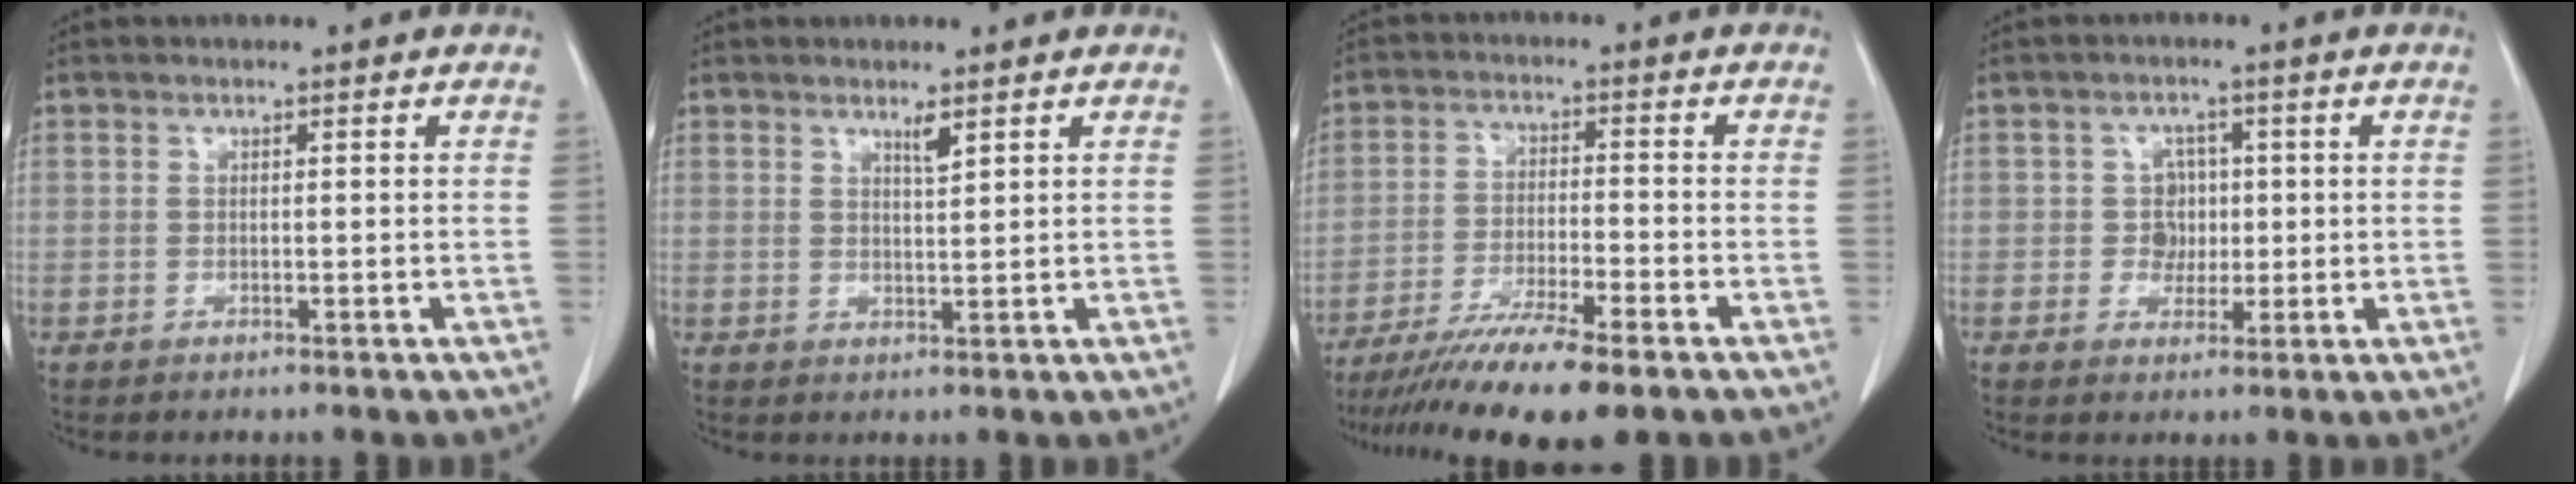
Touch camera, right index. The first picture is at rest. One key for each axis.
{"total": 1.8, "fx": 1.3, "fy": 0.0, "fz": 1.3, "tx": -0.024, "ty": -0.006, "tz": 0.024}
{"total": 12.4, "fx": -9.4, "fy": 0.5, "fz": 8.0, "tx": -0.134, "ty": -0.029, "tz": -0.154}
{"total": 3.4, "fx": 0.1, "fy": 3.3, "fz": 0.9, "tx": -0.006, "ty": 0.009, "tz": 0.004}